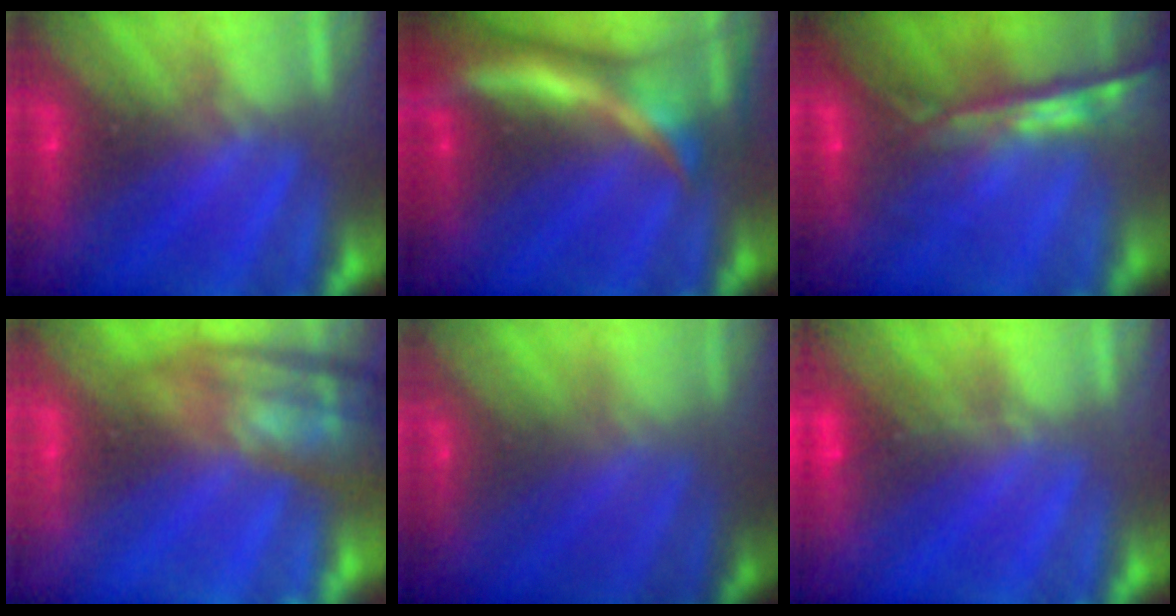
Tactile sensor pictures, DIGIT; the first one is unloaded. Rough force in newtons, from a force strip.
{"total": 7.6}
{"total": 7.2}
{"total": 7.7}
{"total": 7.3}
{"total": 1.2}